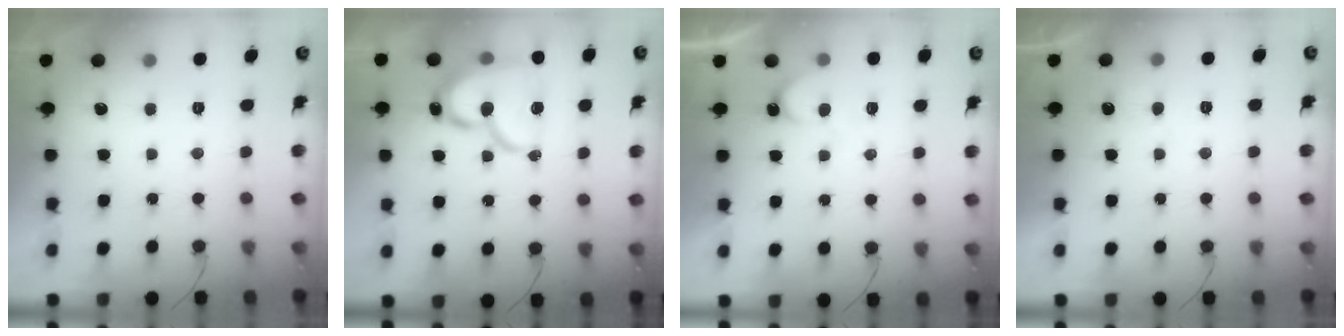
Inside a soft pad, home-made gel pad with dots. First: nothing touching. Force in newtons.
{"total": 15.2, "press": 15.2, "slide": 0.7}
{"total": 5.7, "press": 5.7, "slide": 0.6}
{"total": 5.4, "press": 5.4, "slide": 0.4}